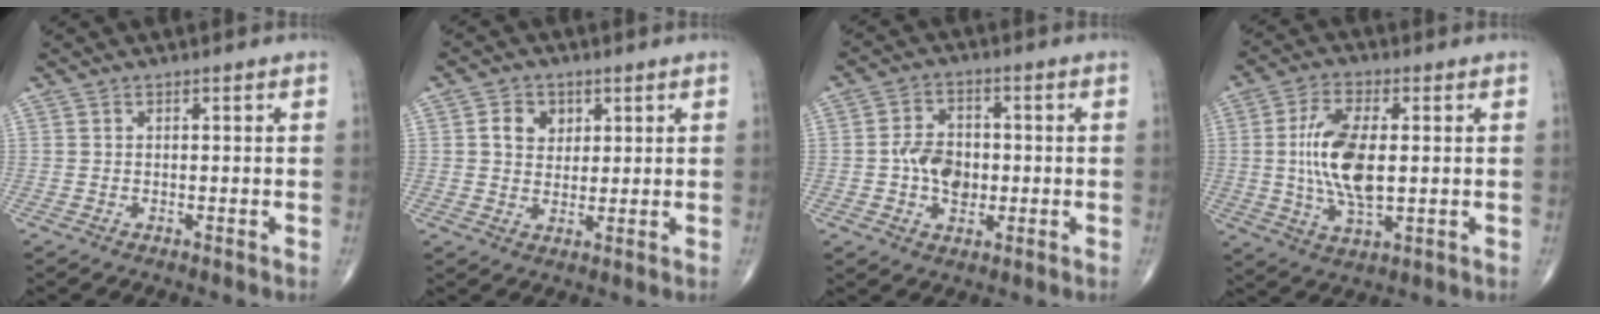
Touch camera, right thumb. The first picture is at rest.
{"total": 5.3, "force": [1.7, 4.3, 2.6], "torque": [-0.021, -0.005, 0.027]}
{"total": 9.3, "force": [-1.4, 6.6, 6.4], "torque": [-0.084, 0.017, -0.030]}
{"total": 12.9, "force": [0.4, 5.9, 11.5], "torque": [-0.221, -0.005, 0.009]}